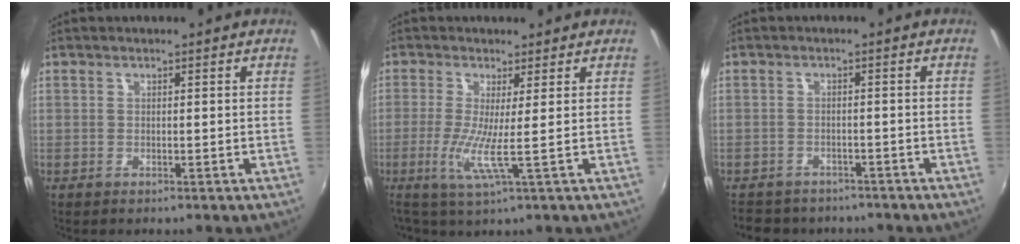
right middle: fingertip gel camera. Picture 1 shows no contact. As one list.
[{"total": 4.6, "force": [-0.5, -0.9, 4.5], "torque": [-0.106, -0.015, -0.019]}, {"total": 8.1, "force": [-7.0, 3.5, 2.3], "torque": [-0.059, -0.012, -0.103]}]